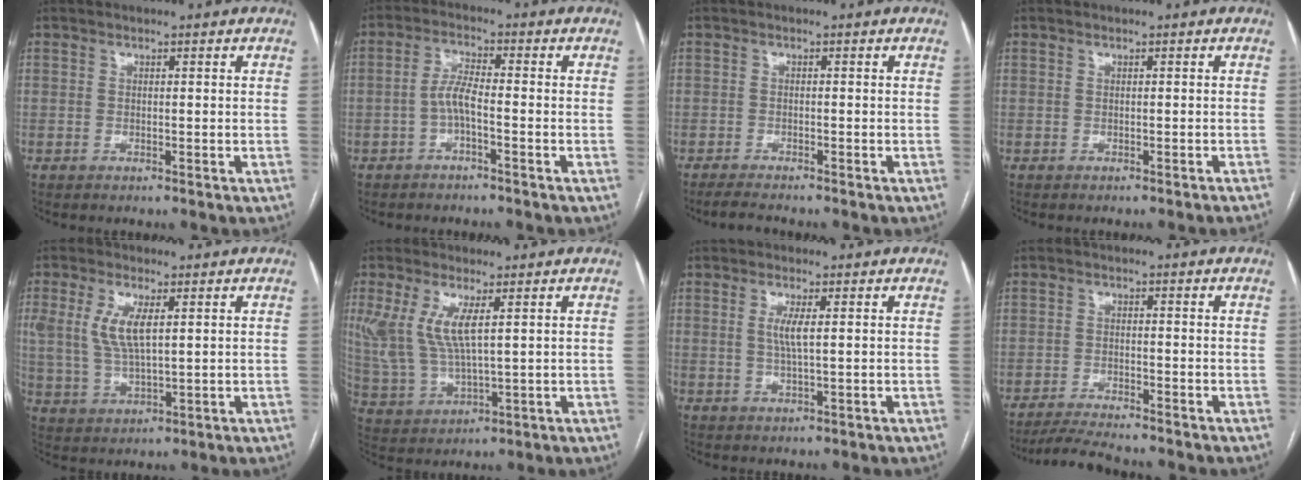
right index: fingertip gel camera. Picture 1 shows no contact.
{"total": 3.8, "force": [-1.4, 0.6, 3.5], "torque": [-0.071, 0.010, -0.028]}
{"total": 3.1, "force": [-2.8, 0.2, 1.2], "torque": [-0.025, -0.009, -0.043]}
{"total": 2.1, "force": [-1.9, -0.6, 0.8], "torque": [-0.007, 0.005, -0.023]}
{"total": 7.5, "force": [2.2, 2.9, 6.6], "torque": [-0.149, 0.004, 0.048]}
{"total": 9.3, "force": [3.1, 2.8, 8.3], "torque": [-0.200, 0.000, 0.073]}
{"total": 3.1, "force": [0.7, 0.1, 3.1], "torque": [-0.067, -0.003, 0.014]}
{"total": 5.2, "force": [-4.9, -0.3, 1.8], "torque": [-0.035, -0.019, -0.084]}